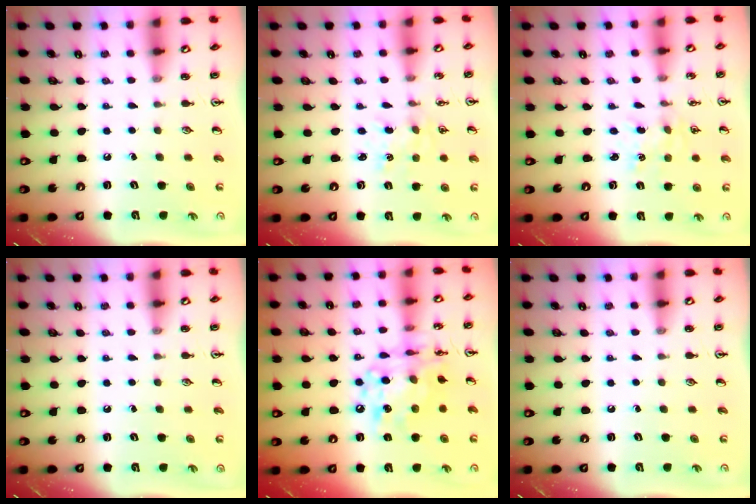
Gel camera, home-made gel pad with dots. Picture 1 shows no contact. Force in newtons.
{"total": 0.5, "press": 0.5, "slide": 0.1}
{"total": 0.5, "press": 0.5, "slide": 0.1}
{"total": 0.0}
{"total": 13.8, "press": 13.7, "slide": 1.2}
{"total": 0.0}